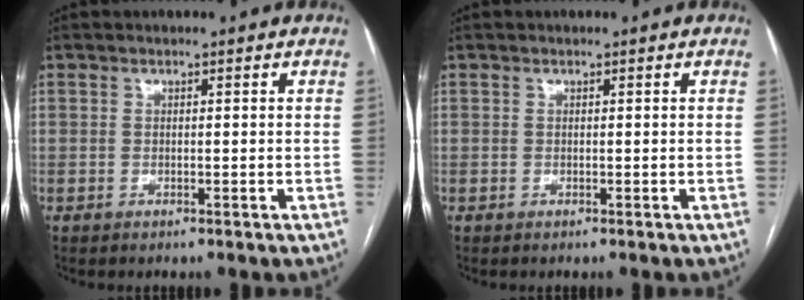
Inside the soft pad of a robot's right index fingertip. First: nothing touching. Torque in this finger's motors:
{"motor_torque": [0.00, 0.00, 0.00, 0.00]}